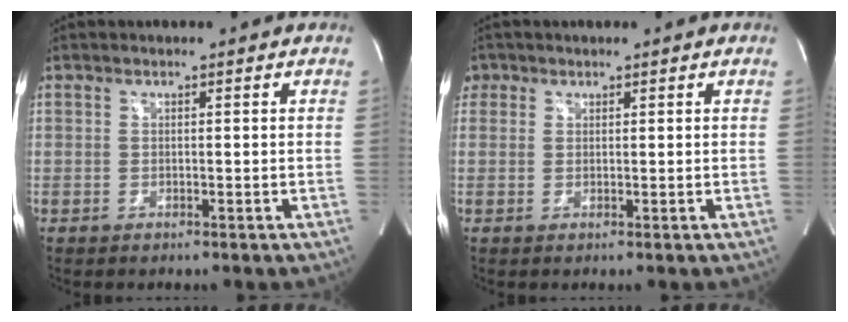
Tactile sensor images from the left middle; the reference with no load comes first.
{"total": 2.5, "force": [1.1, 2.2, 0.3], "torque": [0.001, 0.013, 0.020]}